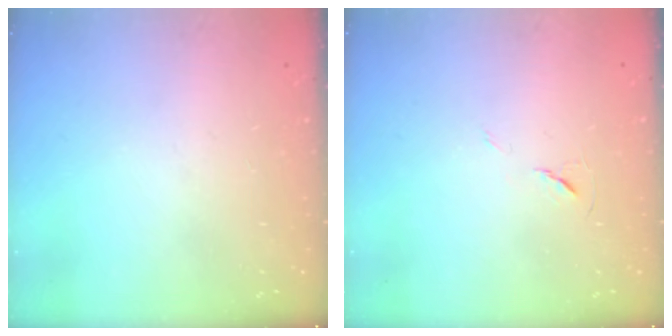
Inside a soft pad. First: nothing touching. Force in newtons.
{"total": 6.0, "press": 5.5, "slide": 2.3}